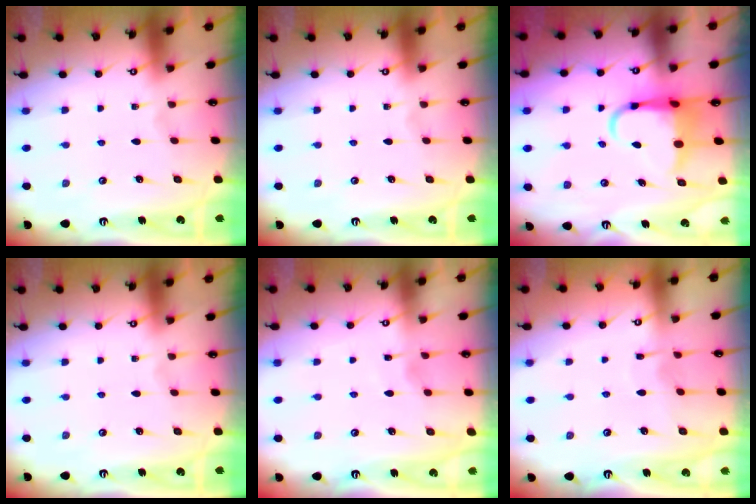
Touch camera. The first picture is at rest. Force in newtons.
{"total": 0.0}
{"total": 7.5, "press": 7.3, "slide": 1.7}
{"total": 0.0}
{"total": 2.1, "press": 2.1, "slide": 0.2}
{"total": 4.7, "press": 4.7, "slide": 0.5}